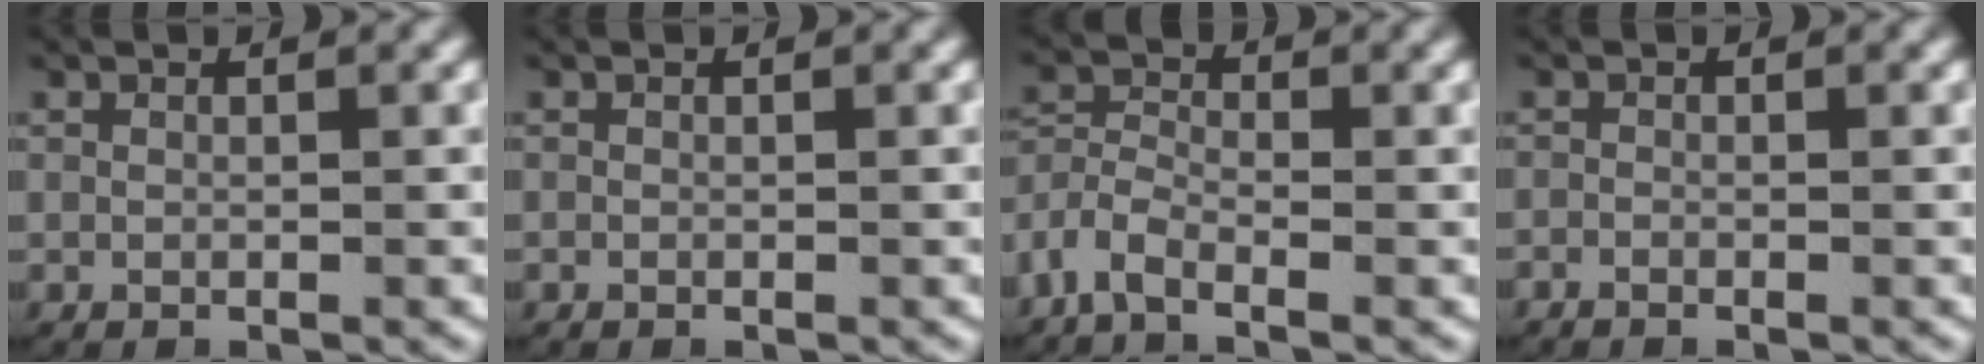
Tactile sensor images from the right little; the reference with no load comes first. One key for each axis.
{"total": 0.0}
{"total": 4.3, "fx": -1.9, "fy": 3.4, "fz": 1.8, "tx": -0.068, "ty": -0.016, "tz": -0.039}
{"total": 1.0, "fx": -0.9, "fy": 0.4, "fz": 0.3, "tx": -0.010, "ty": -0.006, "tz": -0.015}